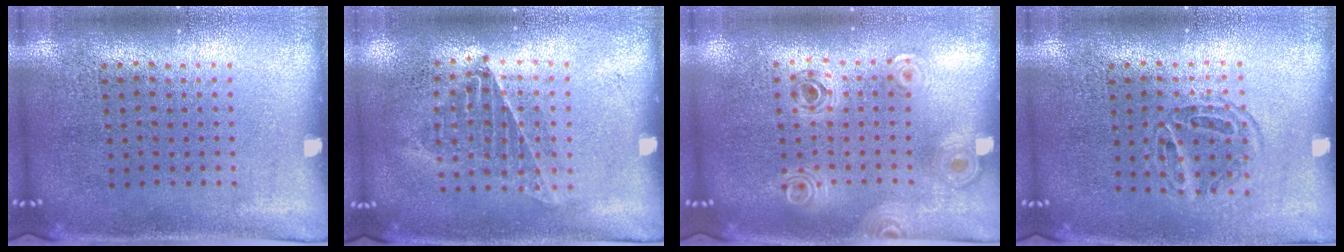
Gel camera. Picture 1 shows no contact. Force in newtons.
{"total": 1.0, "press": 1.0, "slide": 0.1}
{"total": 0.8, "press": 0.8, "slide": 0.2}
{"total": 1.1, "press": 1.0, "slide": 0.5}